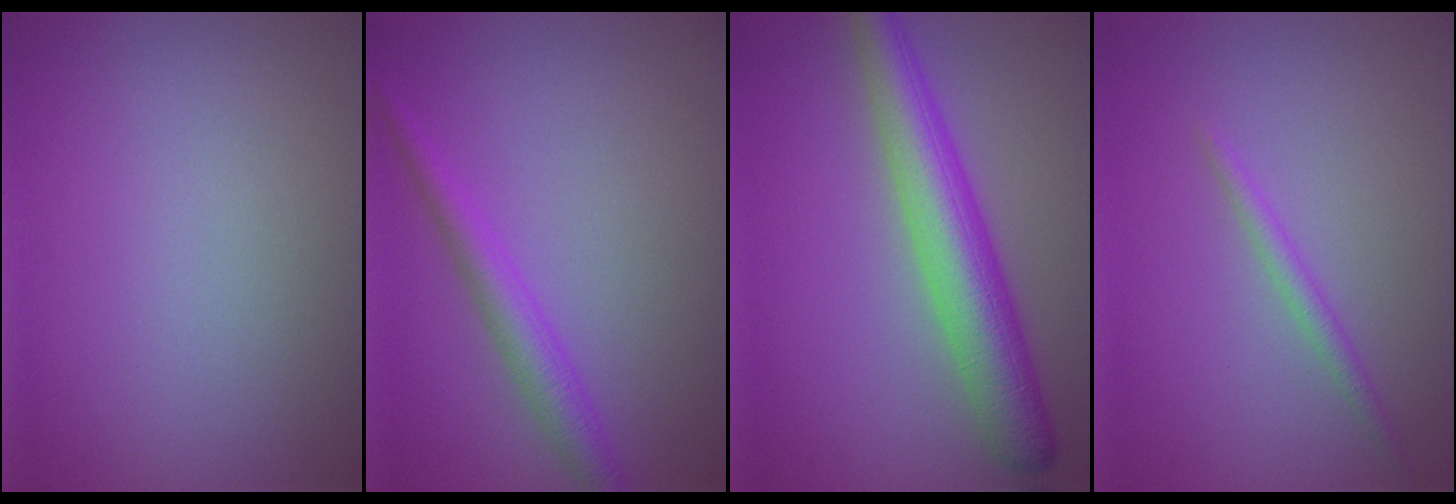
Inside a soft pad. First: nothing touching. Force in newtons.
{"total": 2.8, "press": 2.8, "slide": 0.0}
{"total": 6.5, "press": 6.5, "slide": 0.2}
{"total": 1.4, "press": 1.4, "slide": 0.1}